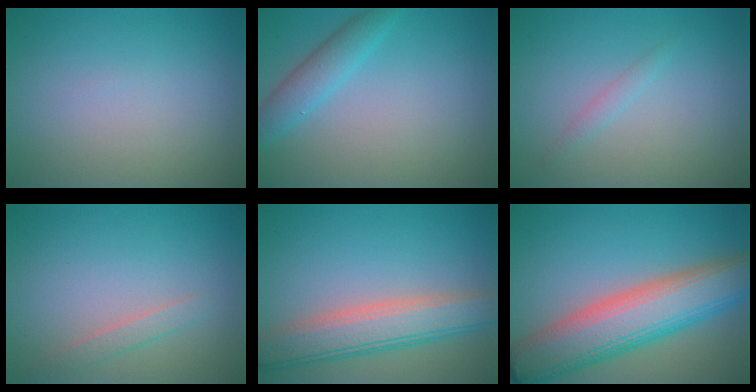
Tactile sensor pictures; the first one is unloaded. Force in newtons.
{"total": 2.9, "press": 2.9, "slide": 0.2}
{"total": 1.0, "press": 1.0, "slide": 0.1}
{"total": 1.3, "press": 1.3, "slide": 0.1}
{"total": 5.9, "press": 5.9, "slide": 0.3}
{"total": 9.9, "press": 9.9, "slide": 0.5}